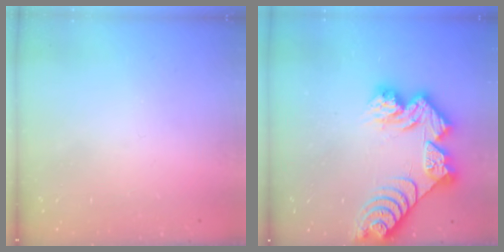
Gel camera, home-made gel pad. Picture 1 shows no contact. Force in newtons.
{"total": 15.1, "press": 15.0, "slide": 1.4}